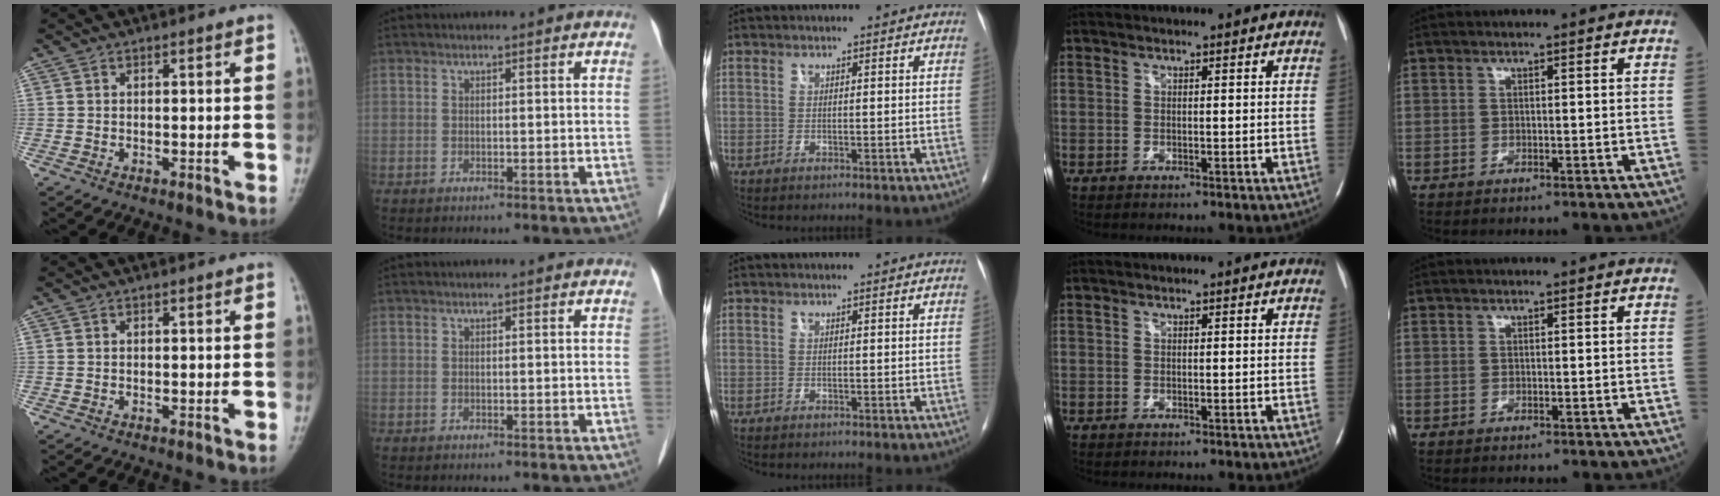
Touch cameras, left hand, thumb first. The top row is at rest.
{}